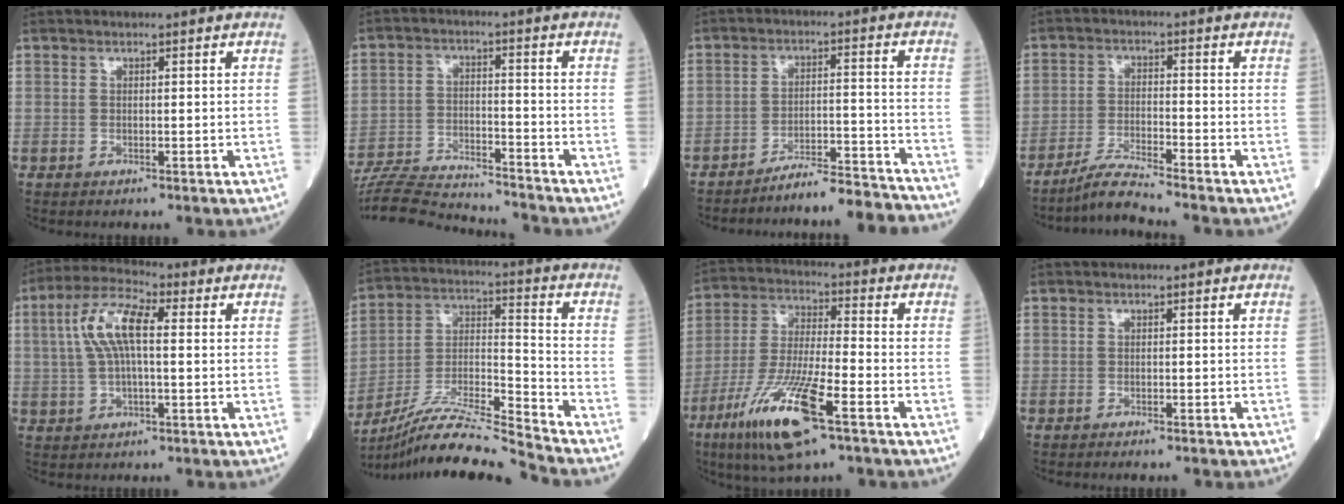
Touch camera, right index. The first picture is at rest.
{"total": 15.5, "force": [-15.0, 0.9, 3.9], "torque": [-0.076, -0.002, -0.238]}
{"total": 11.1, "force": [-10.9, -0.1, 2.2], "torque": [-0.011, 0.023, -0.161]}
{"total": 5.4, "force": [-4.9, -1.3, 1.8], "torque": [-0.041, -0.023, -0.094]}
{"total": 8.7, "force": [1.4, 2.6, 8.2], "torque": [-0.177, 0.024, 0.026]}
{"total": 15.2, "force": [-14.1, -2.3, 5.0], "torque": [-0.092, 0.006, -0.262]}
{"total": 14.8, "force": [-7.7, 2.0, 12.6], "torque": [-0.254, -0.027, -0.138]}
{"total": 1.9, "force": [-1.6, 0.1, 0.9], "torque": [-0.014, -0.004, -0.019]}